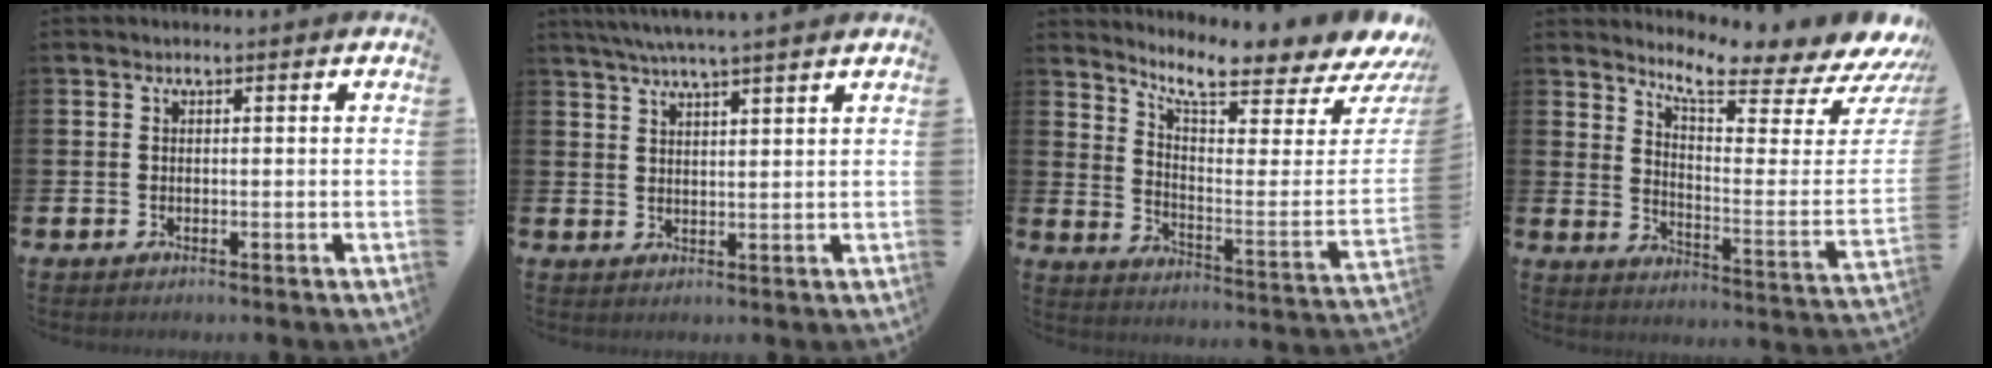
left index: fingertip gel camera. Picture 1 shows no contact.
{"total": 4.8, "force": [4.5, -0.5, 1.8], "torque": [-0.054, -0.007, 0.082]}
{"total": 8.7, "force": [7.9, 1.3, 3.3], "torque": [-0.073, -0.079, 0.131]}
{"total": 7.9, "force": [7.3, 0.9, 3.0], "torque": [-0.060, -0.077, 0.120]}